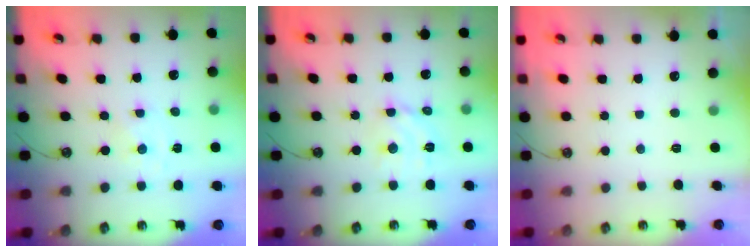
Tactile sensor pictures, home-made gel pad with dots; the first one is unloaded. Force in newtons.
{"total": 7.9, "press": 7.9, "slide": 0.4}
{"total": 0.0}